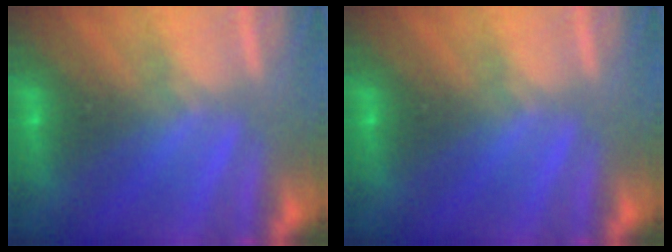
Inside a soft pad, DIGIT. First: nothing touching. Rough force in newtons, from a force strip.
{"total": 0.0}